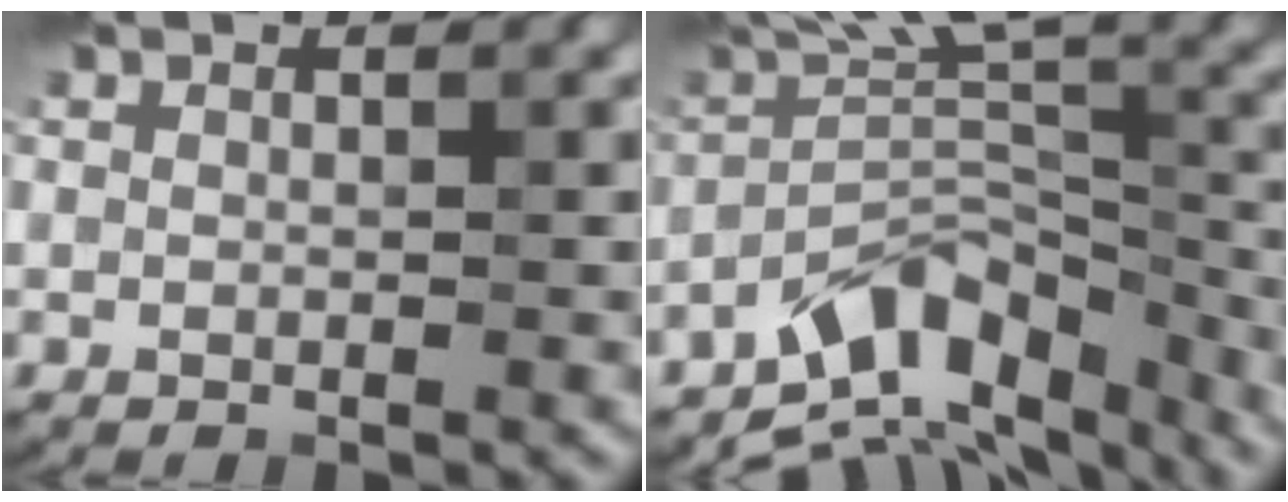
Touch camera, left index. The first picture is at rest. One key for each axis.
{"total": 8.7, "fx": -6.2, "fy": 3.5, "fz": 5.0, "tx": -0.055, "ty": 0.004, "tz": -0.117}